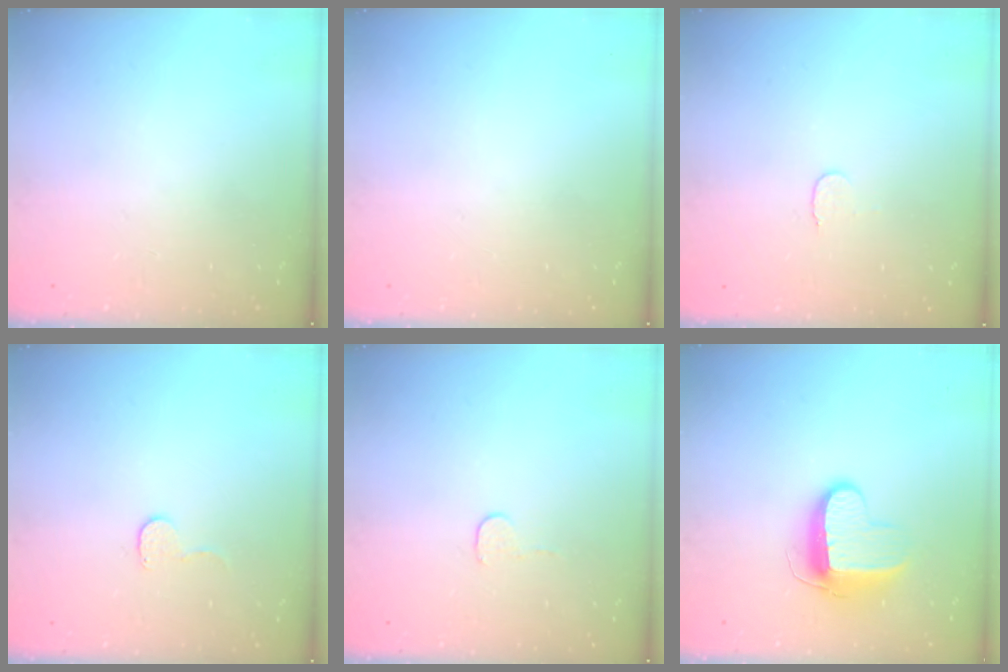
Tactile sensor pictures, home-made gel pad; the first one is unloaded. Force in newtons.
{"total": 0.0}
{"total": 3.5, "press": 3.5, "slide": 0.4}
{"total": 4.6, "press": 4.6, "slide": 0.4}
{"total": 3.7, "press": 3.7, "slide": 0.3}
{"total": 10.3, "press": 10.3, "slide": 1.0}